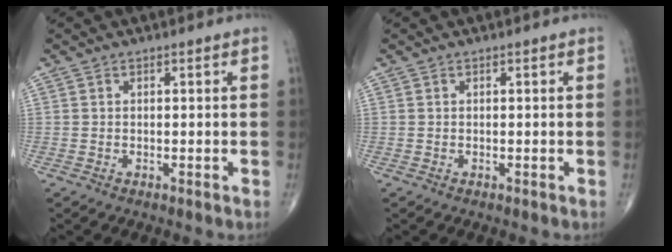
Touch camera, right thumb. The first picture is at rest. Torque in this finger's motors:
{"motor_torque": [0.00, 0.00, -0.04, -0.04, 0.00]}